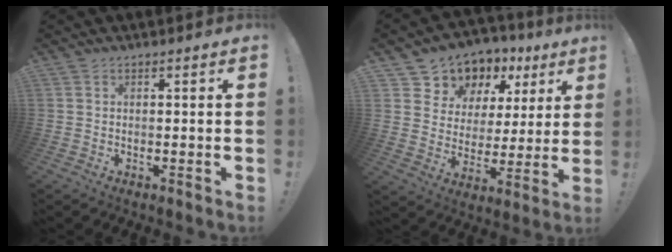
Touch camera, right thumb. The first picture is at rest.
{"total": 11.1, "force": [7.7, 7.6, 2.5], "torque": [-0.046, -0.066, 0.153]}